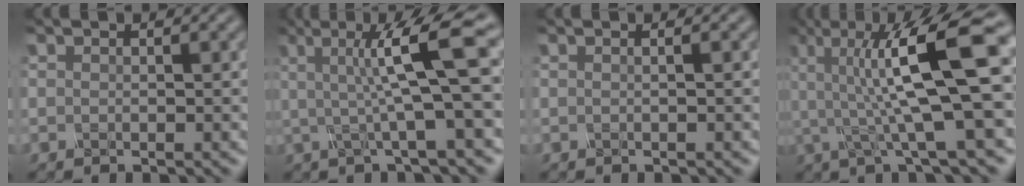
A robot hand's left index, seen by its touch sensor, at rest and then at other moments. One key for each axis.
{"total": 8.0, "fx": 1.2, "fy": 1.3, "fz": 7.8, "tx": -0.119, "ty": 0.014, "tz": 0.015}
{"total": 1.5, "fx": 0.3, "fy": 0.7, "fz": 1.3, "tx": -0.007, "ty": -0.001, "tz": -0.013}
{"total": 11.5, "fx": 2.2, "fy": 2.4, "fz": 11.0, "tx": -0.180, "ty": 0.006, "tz": 0.038}